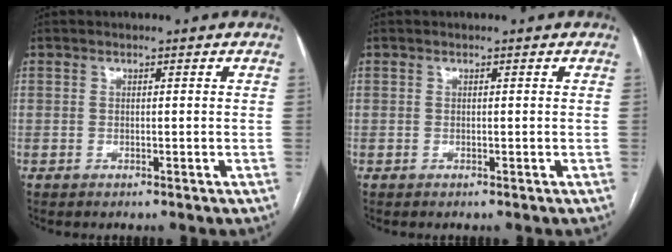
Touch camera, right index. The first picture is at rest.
{"total": 0.0}